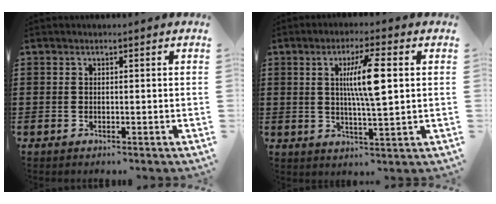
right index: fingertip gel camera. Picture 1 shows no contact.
{"total": 7.9, "force": [1.7, 0.9, 7.7], "torque": [-0.147, 0.003, 0.023]}